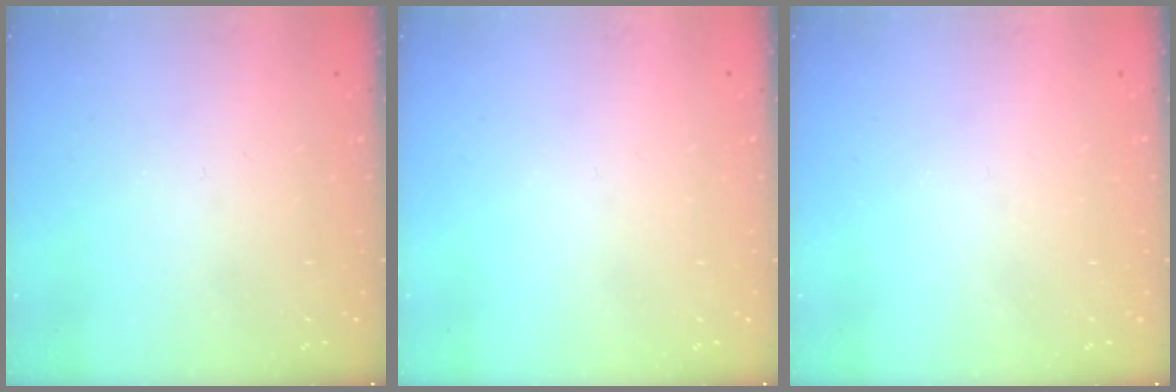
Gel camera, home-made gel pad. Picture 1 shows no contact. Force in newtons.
{"total": 0.0}
{"total": 0.0}